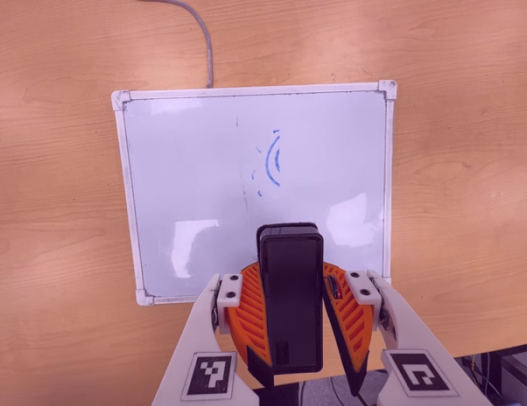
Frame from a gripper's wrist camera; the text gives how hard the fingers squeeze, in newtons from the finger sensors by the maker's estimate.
{"total": 8.2, "left": 8.4, "right": 7.9}